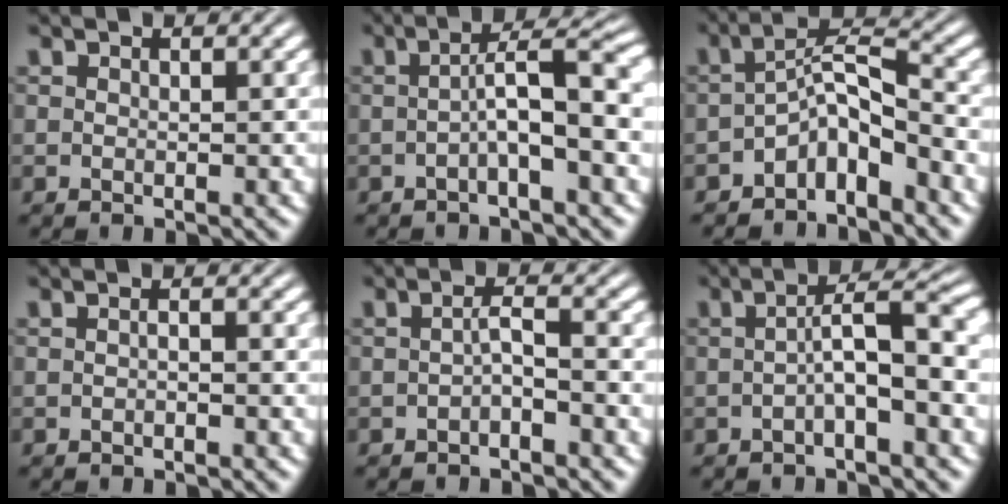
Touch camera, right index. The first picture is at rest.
{"total": 4.1, "force": [-0.6, -0.7, 4.0], "torque": [-0.049, 0.012, -0.011]}
{"total": 3.7, "force": [-1.6, 1.2, 3.1], "torque": [-0.039, -0.016, -0.022]}
{"total": 0.7, "force": [-0.5, -0.5, 0.3], "torque": [-0.005, 0.001, -0.006]}
{"total": 1.6, "force": [-0.8, -0.6, 1.2], "torque": [-0.010, -0.001, -0.012]}
{"total": 3.8, "force": [-0.6, -0.8, 3.6], "torque": [-0.042, 0.011, -0.010]}